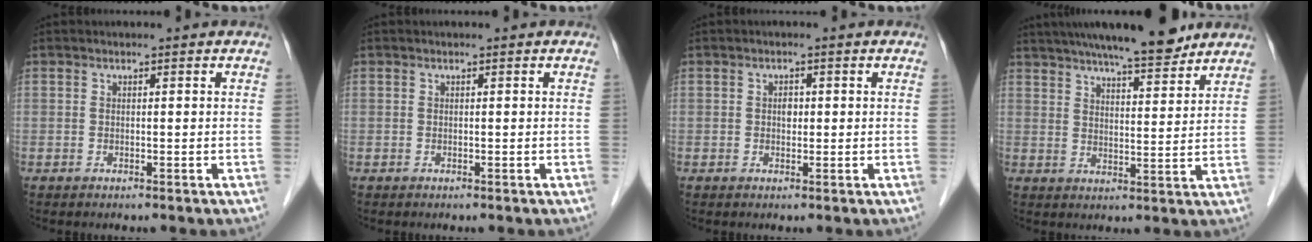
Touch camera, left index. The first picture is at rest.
{"total": 0.0}
{"total": 1.3, "force": [0.1, 0.9, 0.9], "torque": [-0.013, 0.003, 0.000]}
{"total": 13.8, "force": [11.7, 1.8, 7.0], "torque": [-0.111, 0.014, 0.174]}